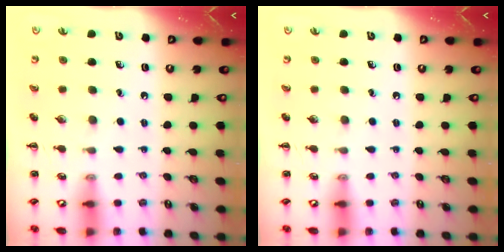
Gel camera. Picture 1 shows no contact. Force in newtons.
{"total": 0.0}